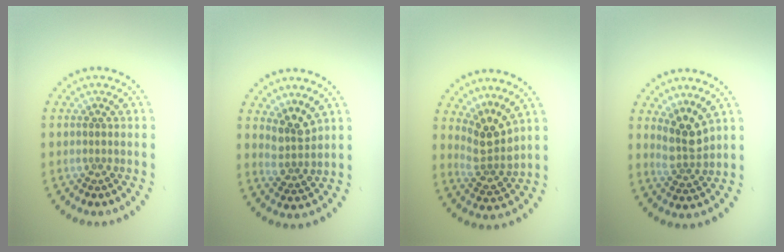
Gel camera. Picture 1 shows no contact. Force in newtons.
{"total": 2.7, "press": 2.1, "slide": 1.7}
{"total": 3.2, "press": 2.3, "slide": 2.3}
{"total": 3.0, "press": 2.5, "slide": 1.6}